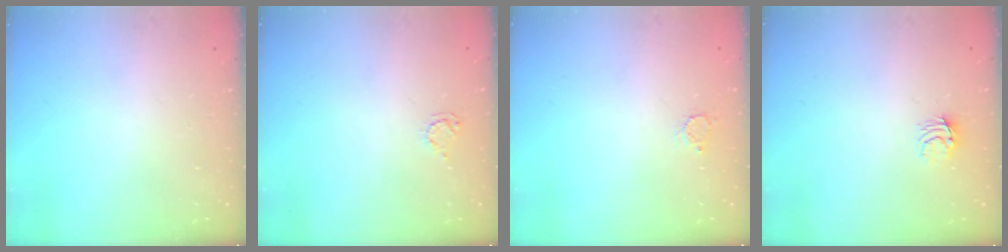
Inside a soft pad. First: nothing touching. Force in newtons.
{"total": 2.9, "press": 2.9, "slide": 0.3}
{"total": 2.3, "press": 2.3, "slide": 0.2}
{"total": 4.6, "press": 4.6, "slide": 0.5}